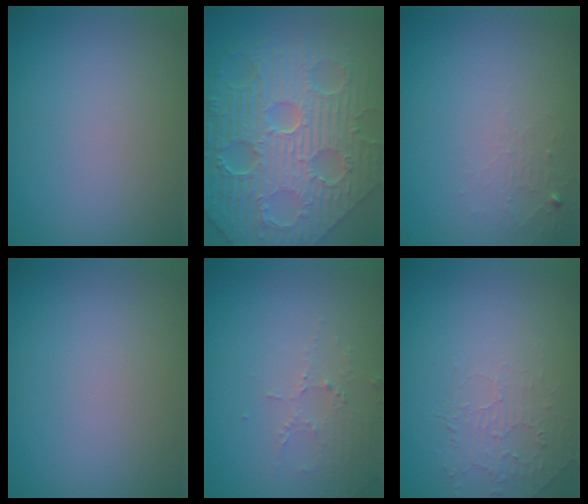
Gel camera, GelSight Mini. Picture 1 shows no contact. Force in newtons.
{"total": 11.9, "press": 8.0, "slide": 8.8}
{"total": 1.3, "press": 1.3, "slide": 0.2}
{"total": 0.0}
{"total": 1.9, "press": 1.8, "slide": 0.4}
{"total": 2.0, "press": 0.6, "slide": 1.9}